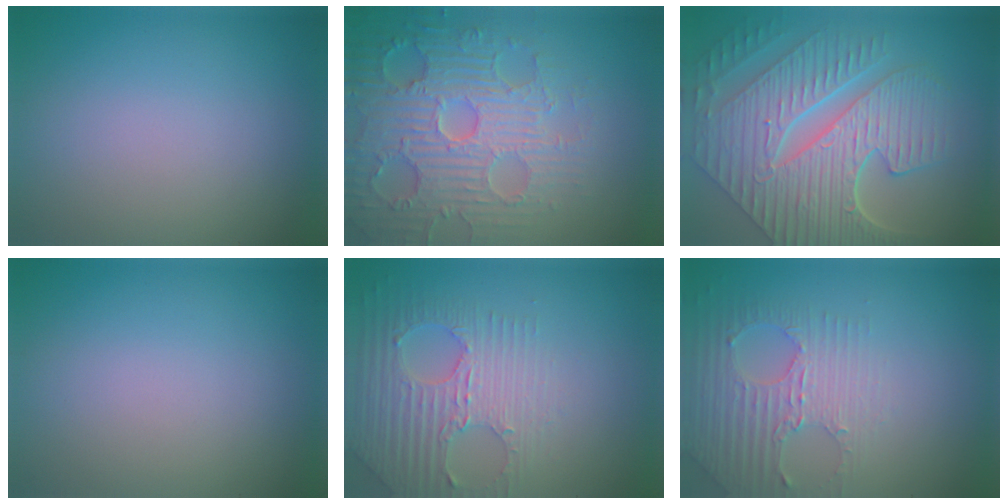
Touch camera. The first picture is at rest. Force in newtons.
{"total": 7.0, "press": 5.9, "slide": 3.7}
{"total": 9.7, "press": 7.6, "slide": 6.1}
{"total": 0.0}
{"total": 3.5, "press": 3.5, "slide": 0.6}
{"total": 2.8, "press": 2.7, "slide": 0.9}